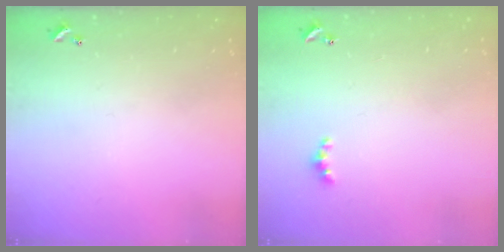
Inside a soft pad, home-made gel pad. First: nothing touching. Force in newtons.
{"total": 4.1, "press": 4.1, "slide": 0.4}